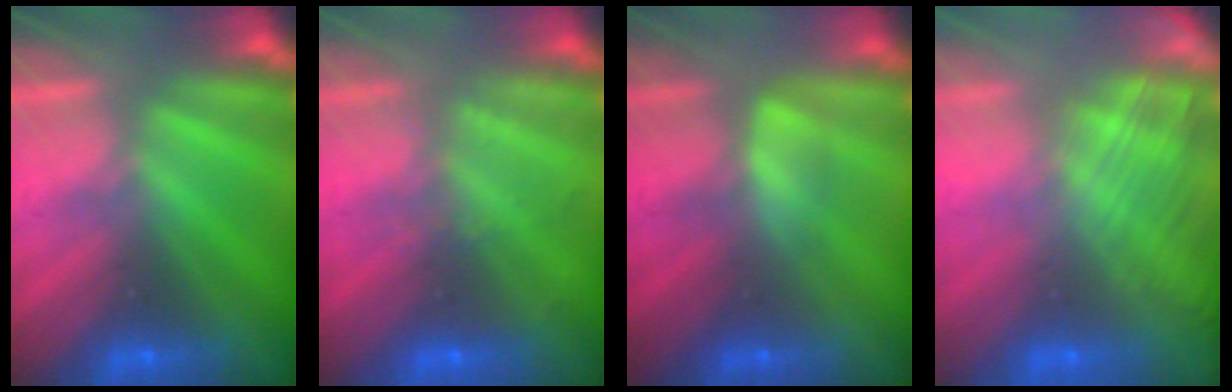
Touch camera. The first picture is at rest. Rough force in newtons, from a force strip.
{"total": 1.8}
{"total": 2.5}
{"total": 2.9}